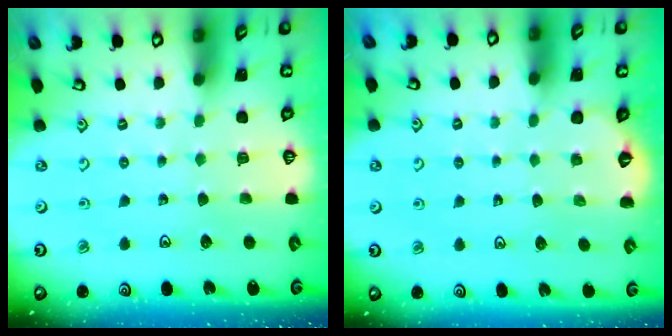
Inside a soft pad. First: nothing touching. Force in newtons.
{"total": 1.9, "press": 0.5, "slide": 1.9}